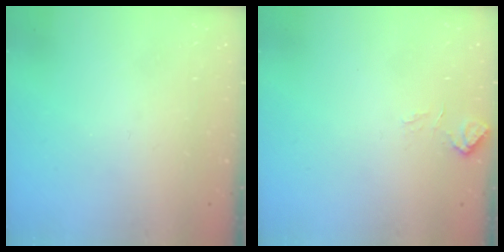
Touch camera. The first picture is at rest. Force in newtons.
{"total": 2.3, "press": 2.2, "slide": 0.6}